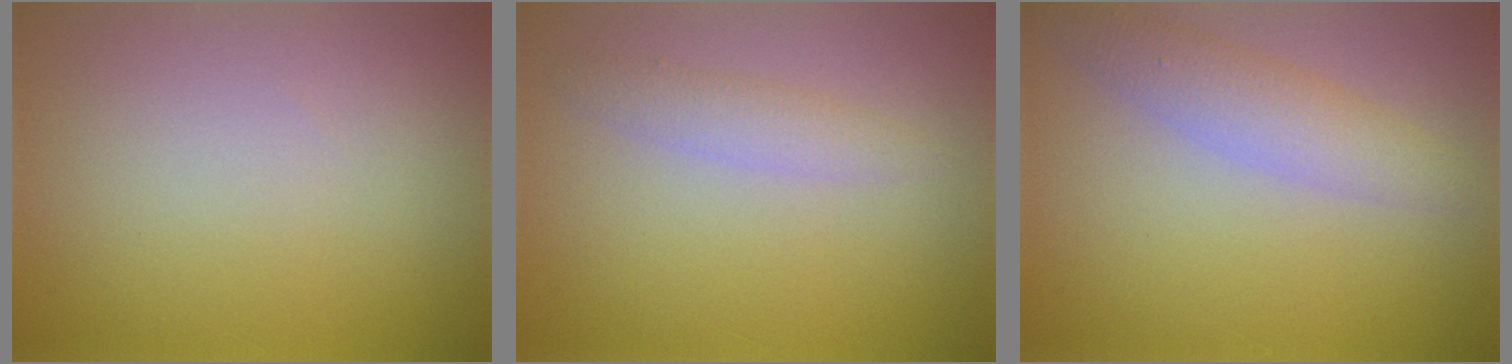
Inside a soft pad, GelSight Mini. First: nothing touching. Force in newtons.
{"total": 1.9, "press": 1.9, "slide": 0.1}
{"total": 3.4, "press": 3.4, "slide": 0.0}